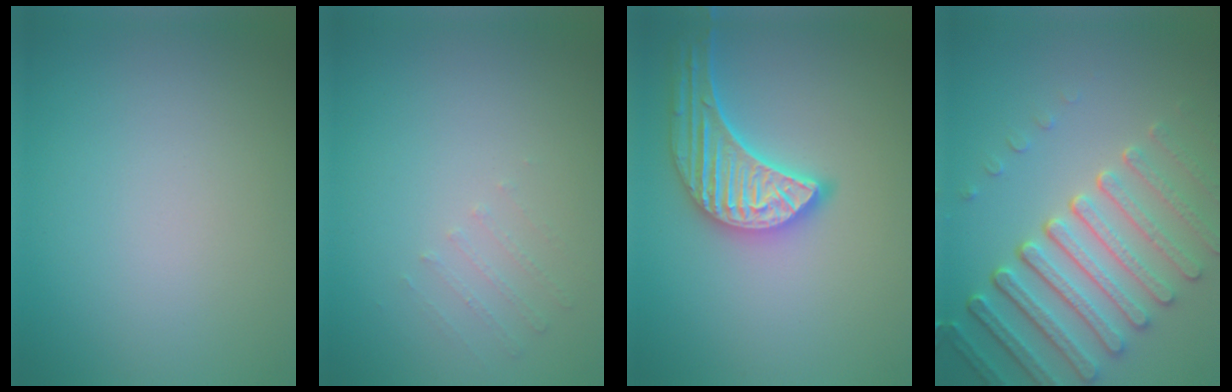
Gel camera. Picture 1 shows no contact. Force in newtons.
{"total": 0.6, "press": 0.5, "slide": 0.4}
{"total": 4.9, "press": 4.5, "slide": 2.0}
{"total": 7.3, "press": 5.6, "slide": 4.7}